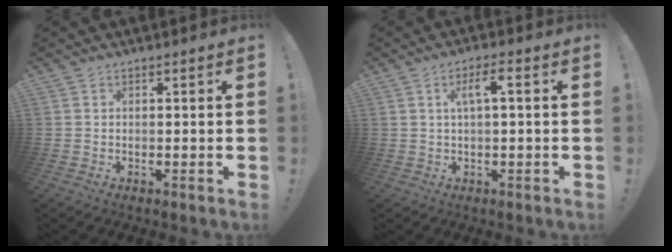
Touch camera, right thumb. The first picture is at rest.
{"total": 4.6, "force": [0.7, 0.6, 4.5], "torque": [-0.080, 0.002, 0.006]}